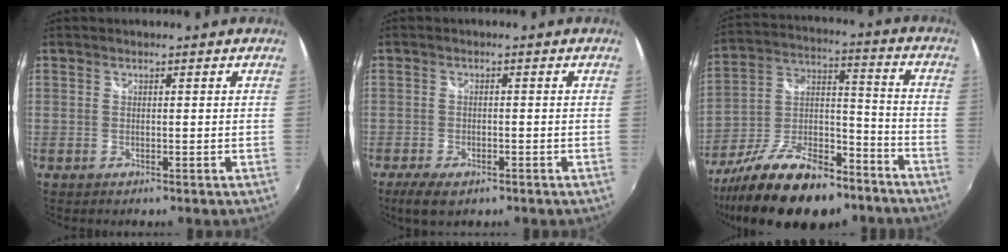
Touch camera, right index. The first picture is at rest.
{"total": 5.5, "force": [-3.8, 2.3, 3.3], "torque": [-0.083, -0.022, -0.065]}
{"total": 23.1, "force": [-15.8, 9.6, 13.8], "torque": [-0.261, -0.008, -0.253]}